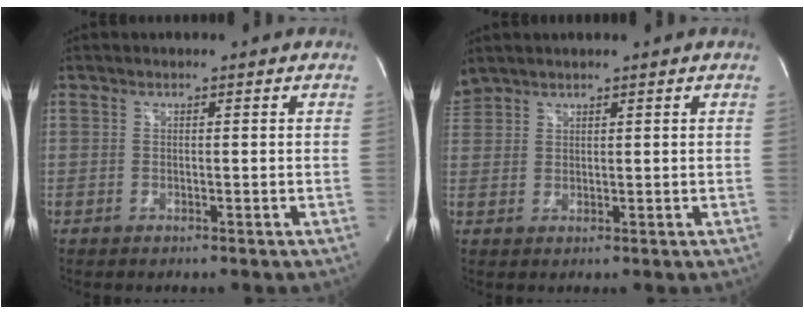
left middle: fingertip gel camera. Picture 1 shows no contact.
{"total": 2.7, "force": [2.6, 0.8, 0.3], "torque": [-0.019, 0.021, 0.058]}